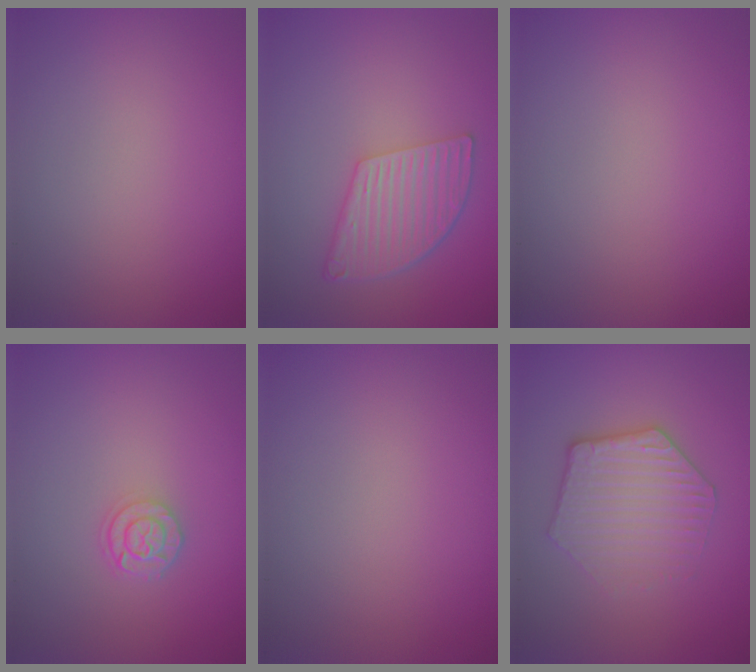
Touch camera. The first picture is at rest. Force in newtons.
{"total": 5.3, "press": 3.9, "slide": 3.7}
{"total": 0.0}
{"total": 2.2, "press": 1.8, "slide": 1.2}
{"total": 0.0}
{"total": 3.6, "press": 3.6, "slide": 0.6}